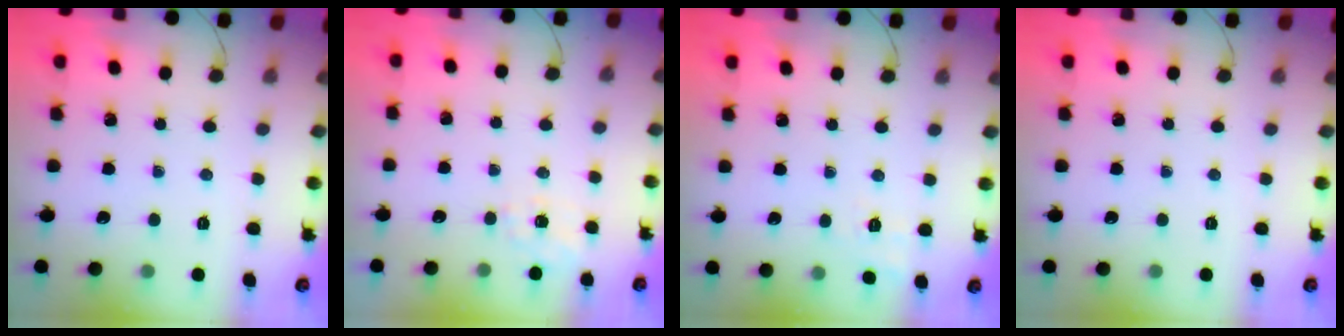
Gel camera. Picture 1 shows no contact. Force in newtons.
{"total": 5.7, "press": 5.4, "slide": 1.7}
{"total": 2.5, "press": 1.3, "slide": 2.1}
{"total": 0.0}